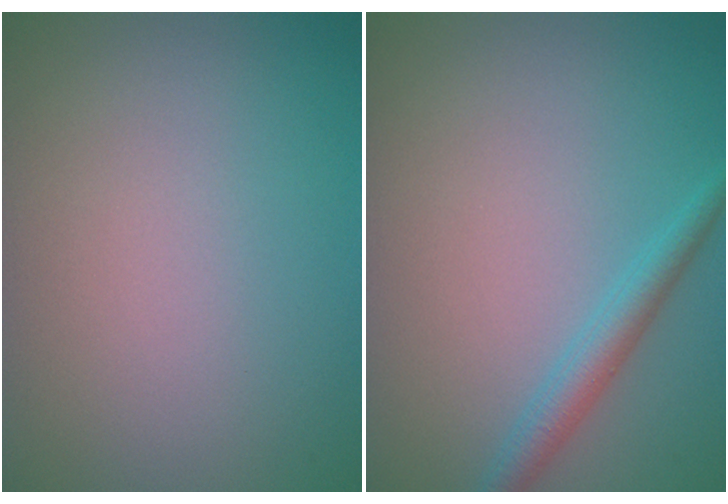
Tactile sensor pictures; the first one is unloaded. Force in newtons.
{"total": 2.3, "press": 2.3, "slide": 0.1}